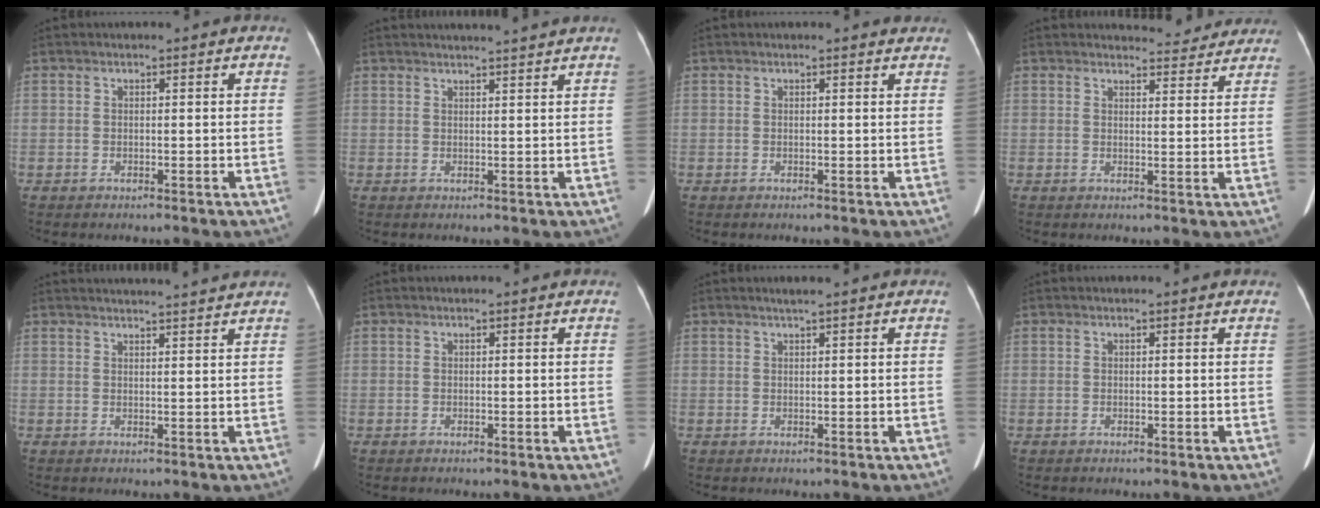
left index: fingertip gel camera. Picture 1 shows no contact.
{"total": 5.8, "force": [5.4, -1.0, 1.8], "torque": [-0.019, 0.009, 0.060]}
{"total": 1.0, "force": [1.0, 0.1, 0.0], "torque": [-0.010, -0.006, 0.004]}
{"total": 6.2, "force": [6.1, 1.3, 0.3], "torque": [0.005, -0.002, 0.060]}
{"total": 8.7, "force": [8.3, -0.9, 2.3], "torque": [-0.025, 0.015, 0.095]}
{"total": 0.6, "force": [0.5, 0.0, 0.1], "torque": [-0.001, 0.002, 0.003]}
{"total": 1.1, "force": [0.9, -0.2, 0.7], "torque": [-0.018, 0.001, 0.020]}
{"total": 1.4, "force": [1.3, 0.2, 0.4], "torque": [-0.011, 0.008, 0.008]}